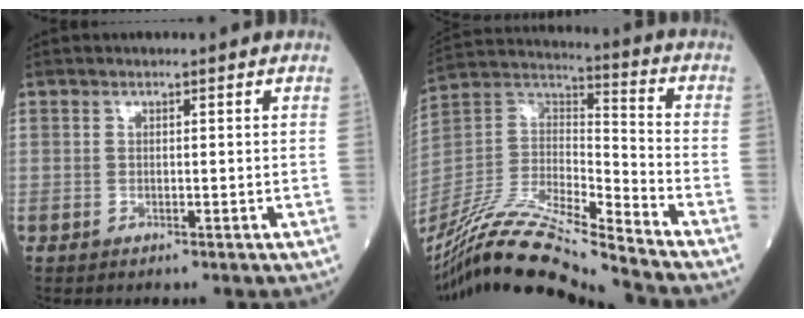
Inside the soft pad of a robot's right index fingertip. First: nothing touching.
{"total": 18.1, "force": [-16.1, -0.7, 8.4], "torque": [-0.171, 0.009, -0.302]}